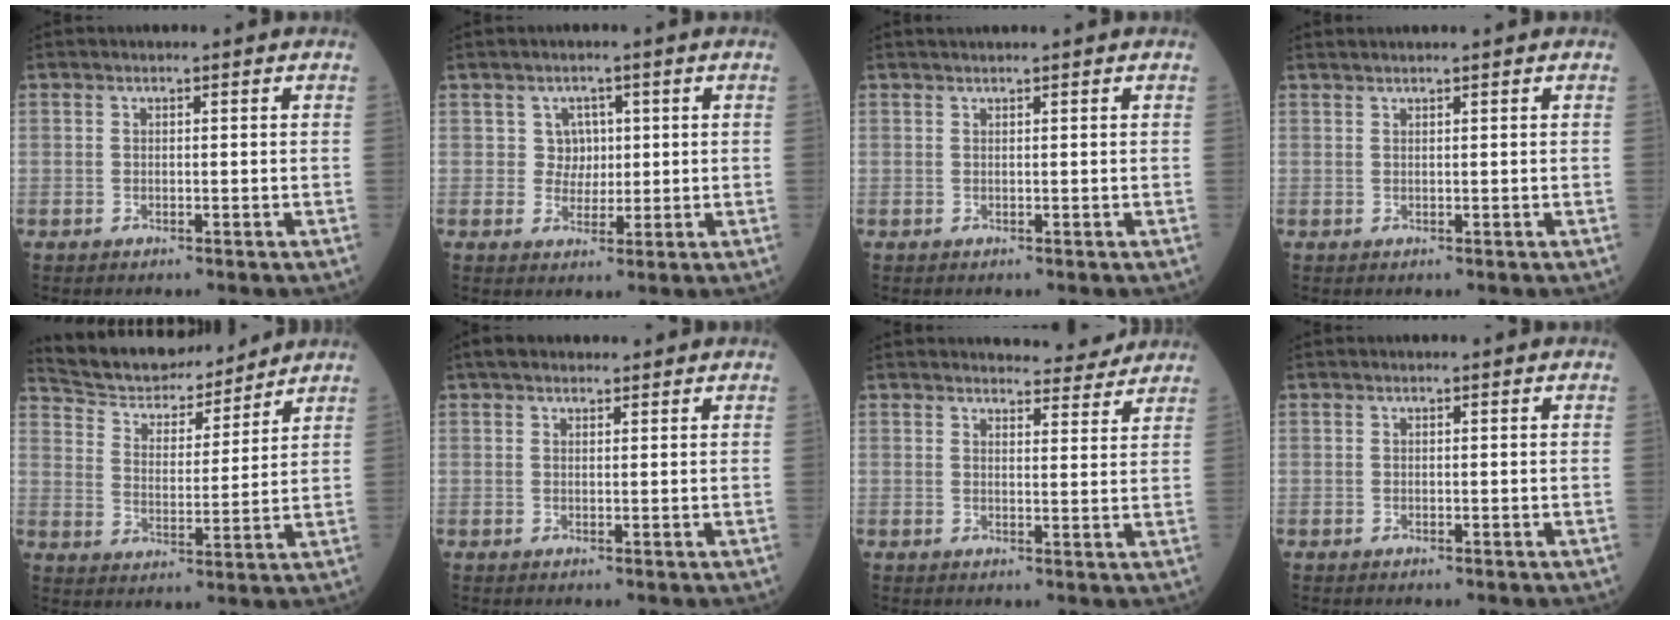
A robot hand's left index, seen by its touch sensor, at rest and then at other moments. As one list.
[{"total": 2.0, "force": [0.7, 1.8, 0.6], "torque": [-0.008, -0.001, 0.010]}, {"total": 2.1, "force": [1.8, -0.4, 0.9], "torque": [-0.011, 0.019, 0.036]}, {"total": 2.1, "force": [1.8, -0.4, 0.9], "torque": [-0.012, 0.020, 0.038]}, {"total": 14.0, "force": [13.2, 3.4, 3.4], "torque": [-0.059, 0.011, 0.219]}, {"total": 3.9, "force": [3.3, 1.3, 1.7], "torque": [-0.026, 0.031, 0.054]}, {"total": 6.2, "force": [6.1, 1.0, 1.1], "torque": [-0.013, -0.006, 0.067]}, {"total": 0.0}]